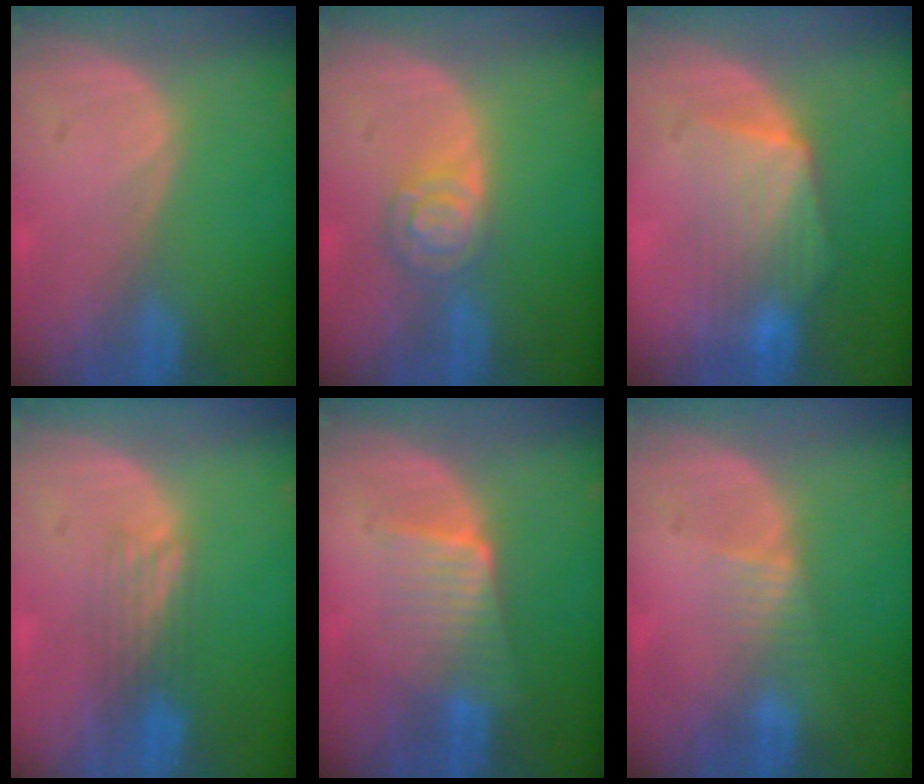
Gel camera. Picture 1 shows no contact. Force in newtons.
{"total": 5.3, "press": 4.6, "slide": 2.5}
{"total": 7.3, "press": 7.1, "slide": 1.6}
{"total": 4.0, "press": 3.3, "slide": 2.2}
{"total": 5.7, "press": 5.4, "slide": 1.8}
{"total": 2.6, "press": 2.4, "slide": 0.9}